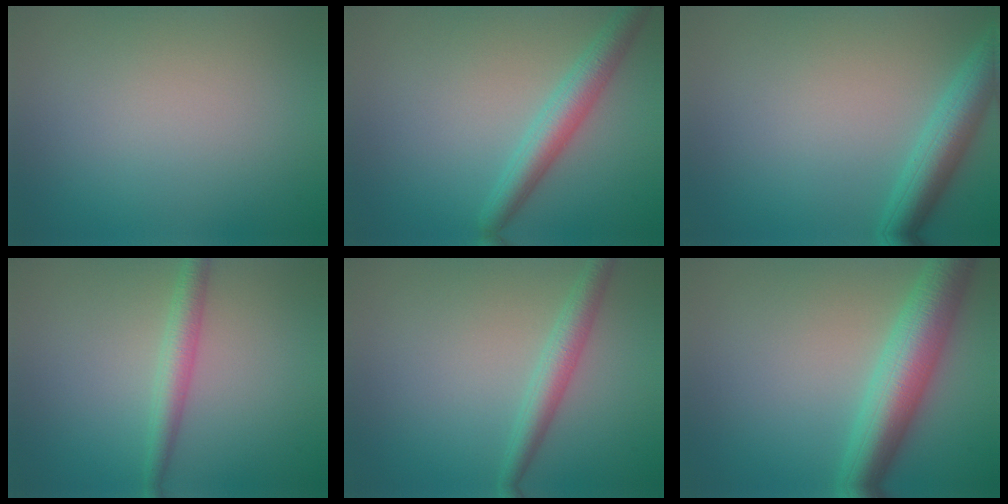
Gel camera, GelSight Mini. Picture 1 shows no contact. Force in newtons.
{"total": 3.9, "press": 3.9, "slide": 0.1}
{"total": 4.3, "press": 4.3, "slide": 0.2}
{"total": 2.6, "press": 2.6, "slide": 0.1}
{"total": 2.9, "press": 2.9, "slide": 0.1}
{"total": 7.4, "press": 7.4, "slide": 0.2}